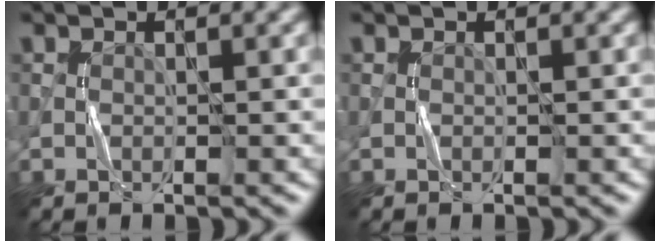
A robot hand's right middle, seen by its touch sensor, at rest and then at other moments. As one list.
[{"total": 0.0}]